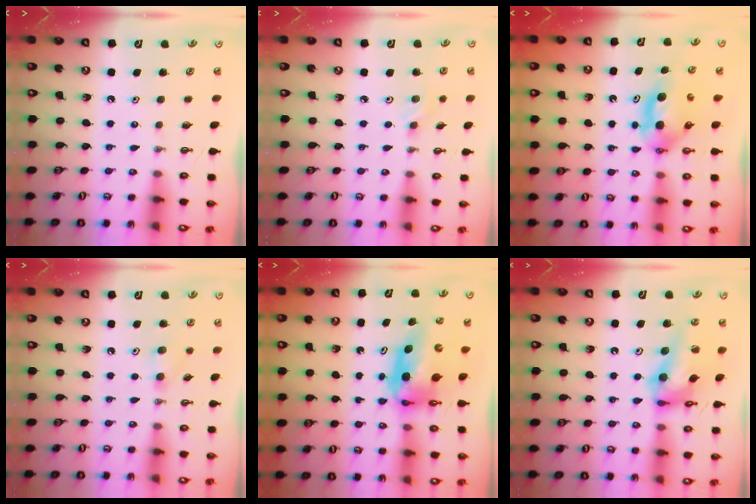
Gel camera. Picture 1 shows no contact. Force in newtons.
{"total": 2.8, "press": 2.7, "slide": 0.8}
{"total": 7.4, "press": 5.7, "slide": 4.7}
{"total": 5.2, "press": 5.0, "slide": 1.2}
{"total": 8.3, "press": 8.2, "slide": 0.9}
{"total": 14.3, "press": 14.3, "slide": 1.1}